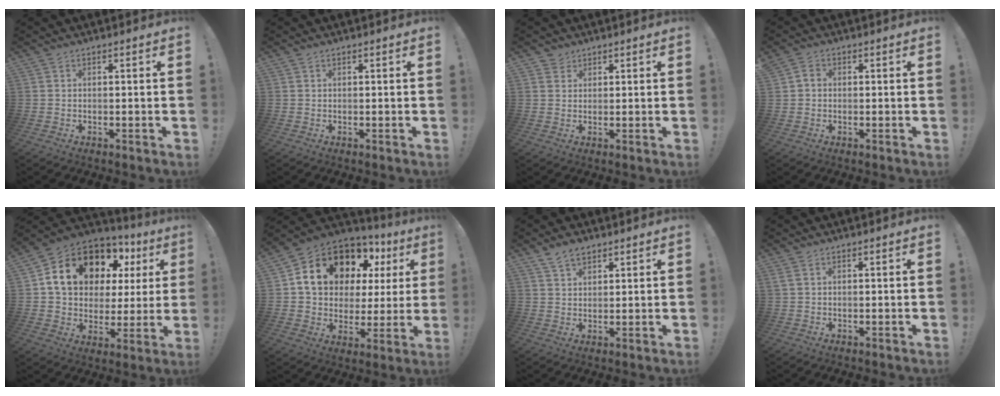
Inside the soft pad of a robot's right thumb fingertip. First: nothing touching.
{"total": 0.0}
{"total": 2.6, "force": [1.9, 1.7, -0.1], "torque": [0.012, -0.013, 0.033]}
{"total": 1.8, "force": [-0.1, 1.5, 1.0], "torque": [-0.011, 0.003, -0.004]}
{"total": 18.2, "force": [8.5, 11.9, 10.8], "torque": [-0.178, -0.036, 0.169]}
{"total": 17.3, "force": [8.6, 11.5, 9.7], "torque": [-0.153, -0.046, 0.172]}
{"total": 4.6, "force": [3.4, 2.5, 1.9], "torque": [-0.032, -0.013, 0.063]}
{"total": 0.9, "force": [0.4, 0.2, 0.8], "torque": [-0.021, 0.002, 0.009]}